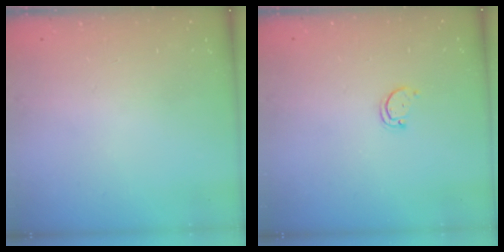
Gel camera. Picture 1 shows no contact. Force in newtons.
{"total": 2.6, "press": 2.5, "slide": 0.4}